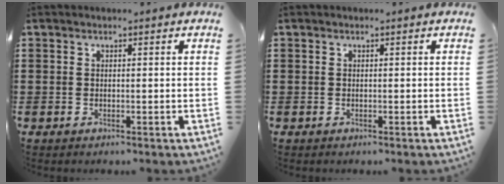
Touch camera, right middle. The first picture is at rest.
{"total": 0.0}